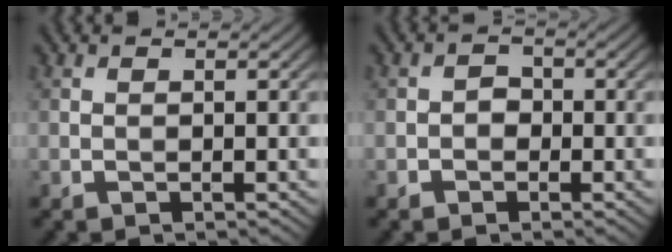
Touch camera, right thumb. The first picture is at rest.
{"total": 1.7, "force": [-0.6, 1.4, 0.7], "torque": [-0.008, 0.003, -0.016]}